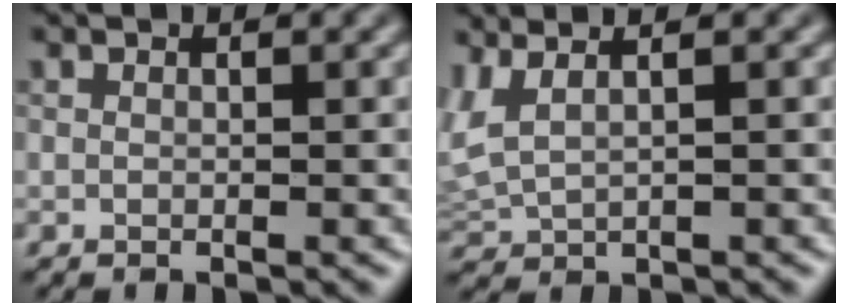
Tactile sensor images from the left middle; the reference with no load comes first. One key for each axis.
{"total": 2.0, "fx": 0.8, "fy": 0.7, "fz": 1.6, "tx": -0.056, "ty": 0.011, "tz": 0.034}